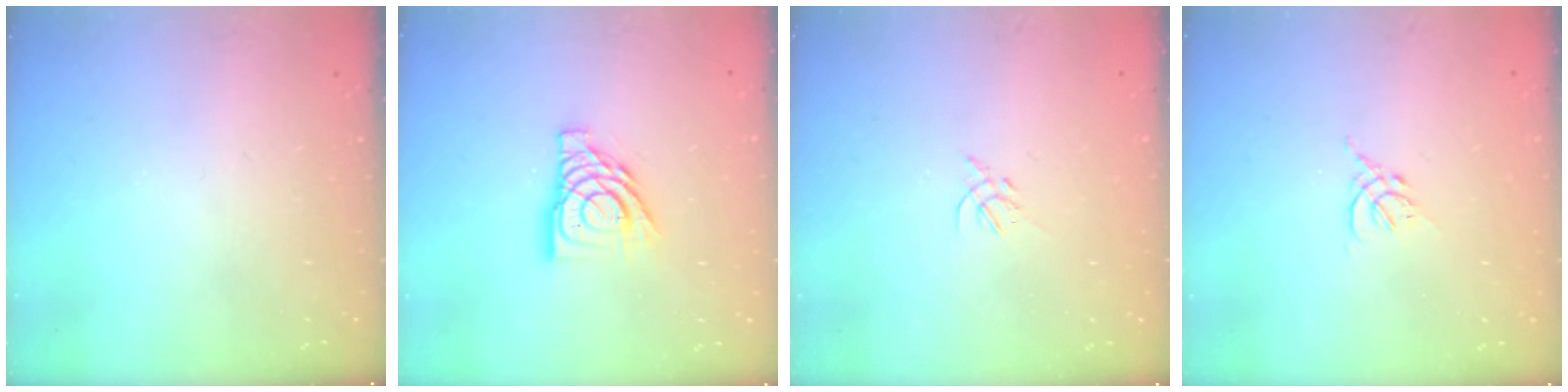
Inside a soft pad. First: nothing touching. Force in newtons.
{"total": 12.9, "press": 12.8, "slide": 1.6}
{"total": 1.4, "press": 1.3, "slide": 0.5}
{"total": 1.6, "press": 1.5, "slide": 0.6}